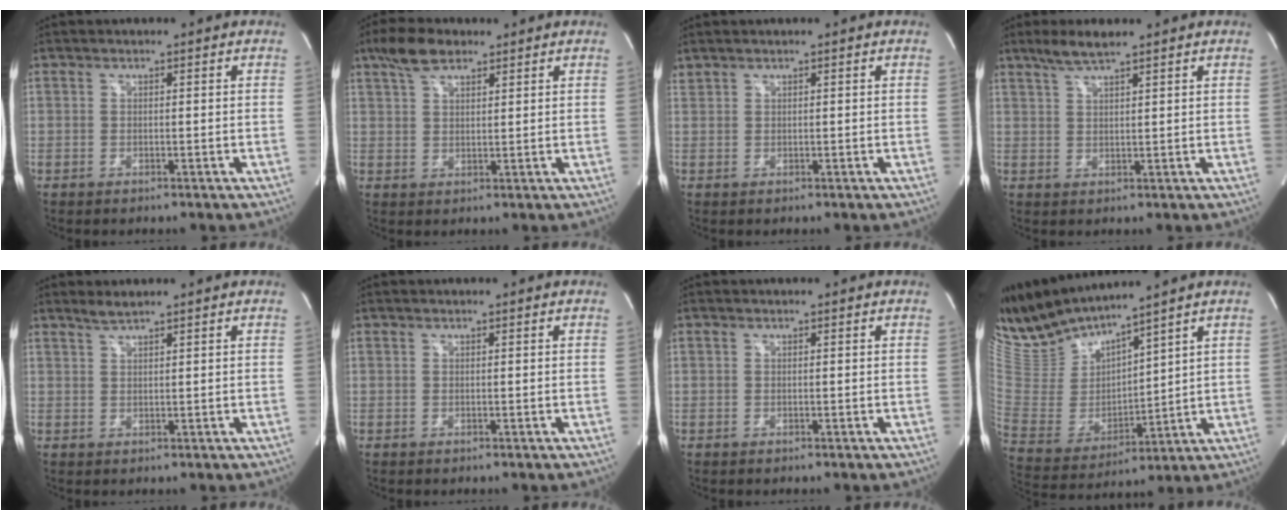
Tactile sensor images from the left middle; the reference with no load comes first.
{"total": 5.7, "force": [4.1, 2.3, 3.3], "torque": [-0.074, 0.015, 0.078]}
{"total": 0.6, "force": [0.6, 0.1, 0.0], "torque": [-0.009, 0.009, 0.018]}
{"total": 4.3, "force": [3.4, 0.2, 2.6], "torque": [-0.062, 0.006, 0.067]}
{"total": 1.7, "force": [1.6, -0.2, 0.7], "torque": [-0.018, 0.002, 0.035]}
{"total": 0.0}
{"total": 0.0}
{"total": 11.8, "force": [11.3, 0.2, 3.4], "torque": [-0.091, -0.004, 0.246]}